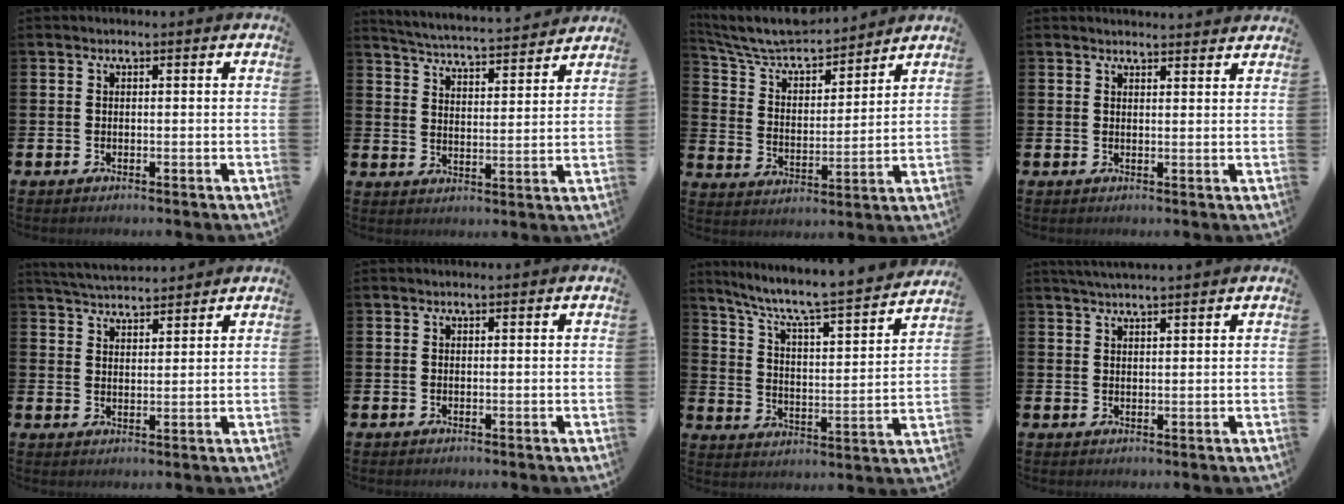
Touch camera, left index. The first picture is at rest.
{"total": 5.1, "force": [5.1, 0.2, 0.6], "torque": [-0.034, -0.043, 0.086]}
{"total": 8.4, "force": [7.9, 1.8, 2.2], "torque": [-0.086, -0.056, 0.141]}
{"total": 2.1, "force": [2.1, 0.1, -0.1], "torque": [0.011, -0.016, 0.037]}
{"total": 4.4, "force": [4.4, 0.4, 0.1], "torque": [-0.015, -0.023, 0.080]}
{"total": 0.0}
{"total": 7.3, "force": [6.5, 0.6, 3.2], "torque": [-0.093, -0.054, 0.104]}
{"total": 2.8, "force": [2.7, -0.2, 0.5], "torque": [-0.010, -0.009, 0.050]}